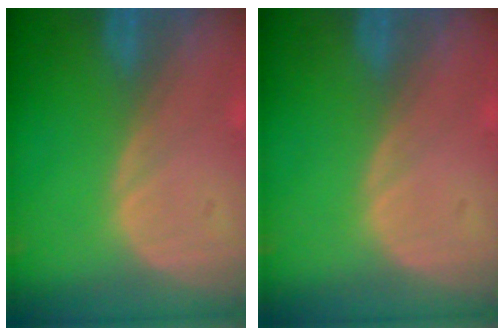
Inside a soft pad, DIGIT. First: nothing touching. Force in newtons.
{"total": 0.0}